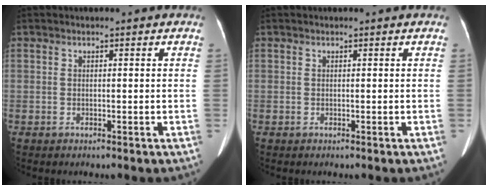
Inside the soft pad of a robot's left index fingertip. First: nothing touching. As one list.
[{"total": 0.0}]